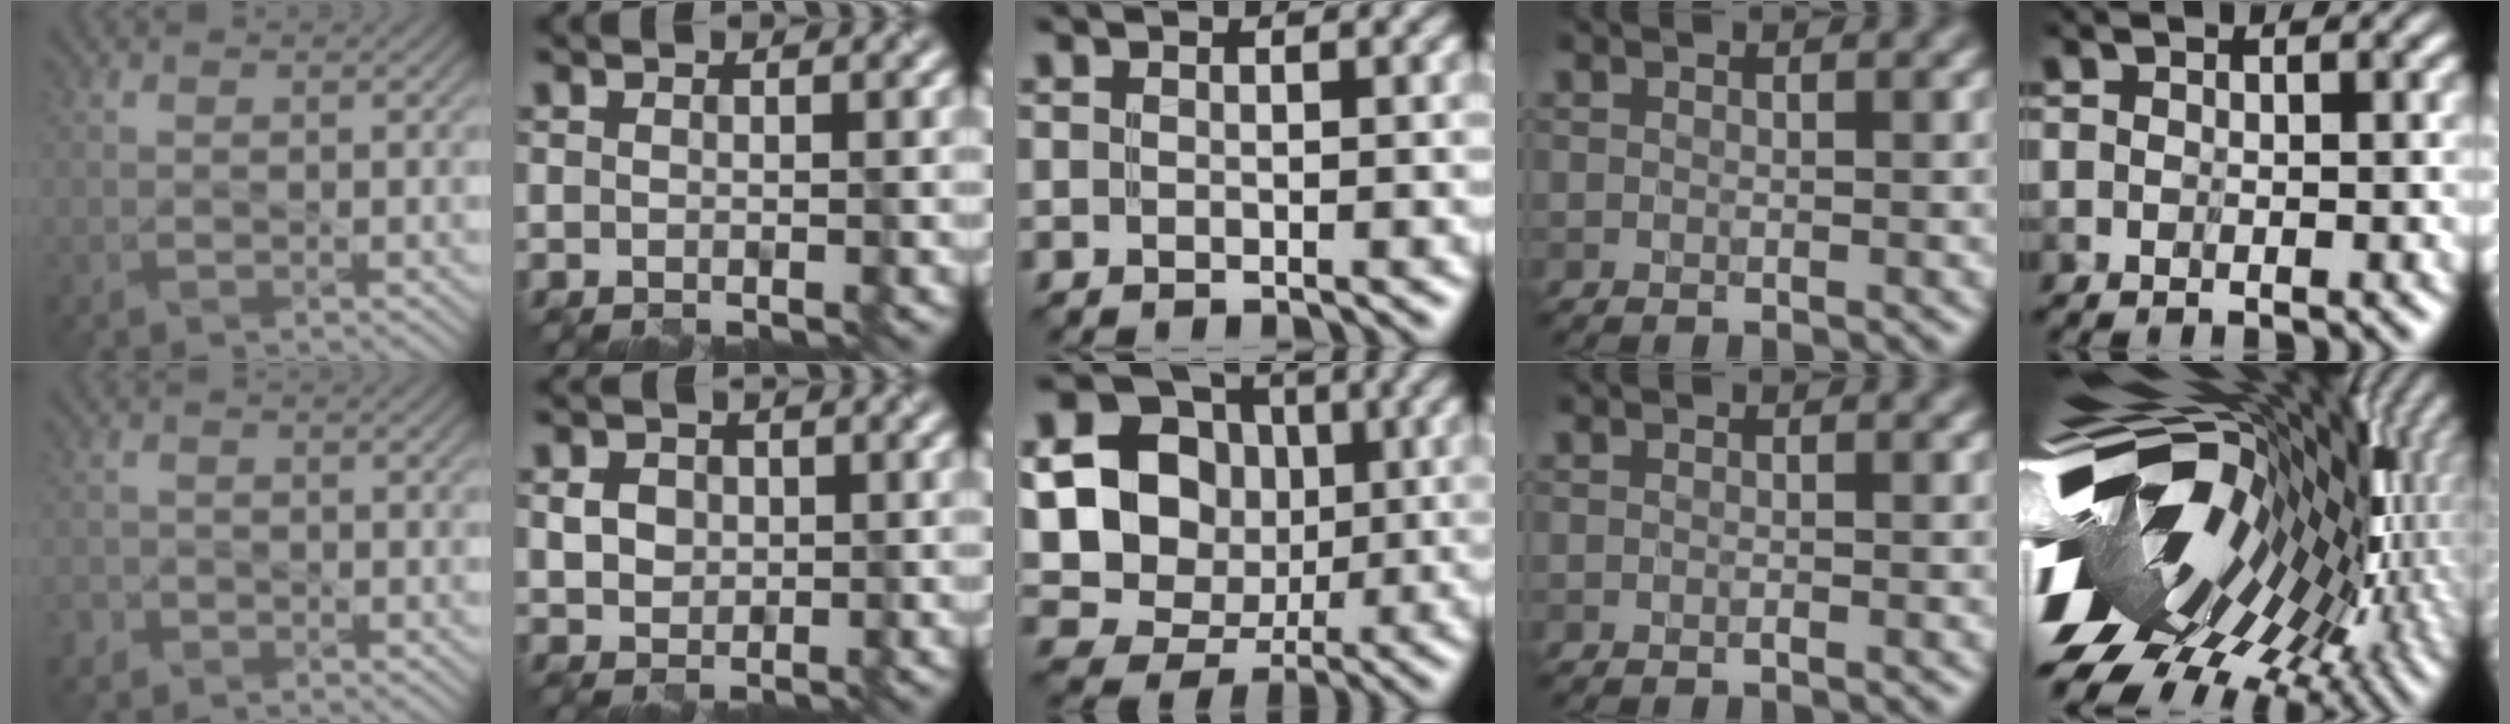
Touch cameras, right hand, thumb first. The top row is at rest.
{"thumb": {"total": 1.6, "force": [-1.2, 1.1, 0.3], "torque": [-0.006, 0.000, -0.030]}, "index": {"total": 2.2, "force": [0.2, 1.9, 1.0], "torque": [-0.026, -0.003, 0.009]}, "middle": {"total": 16.1, "force": [1.0, 14.7, 6.5], "torque": [-0.144, 0.010, -0.006]}, "little": {"total": 15.8, "force": [-1.1, 9.4, 12.6], "torque": [-0.223, -0.029, -0.005]}}